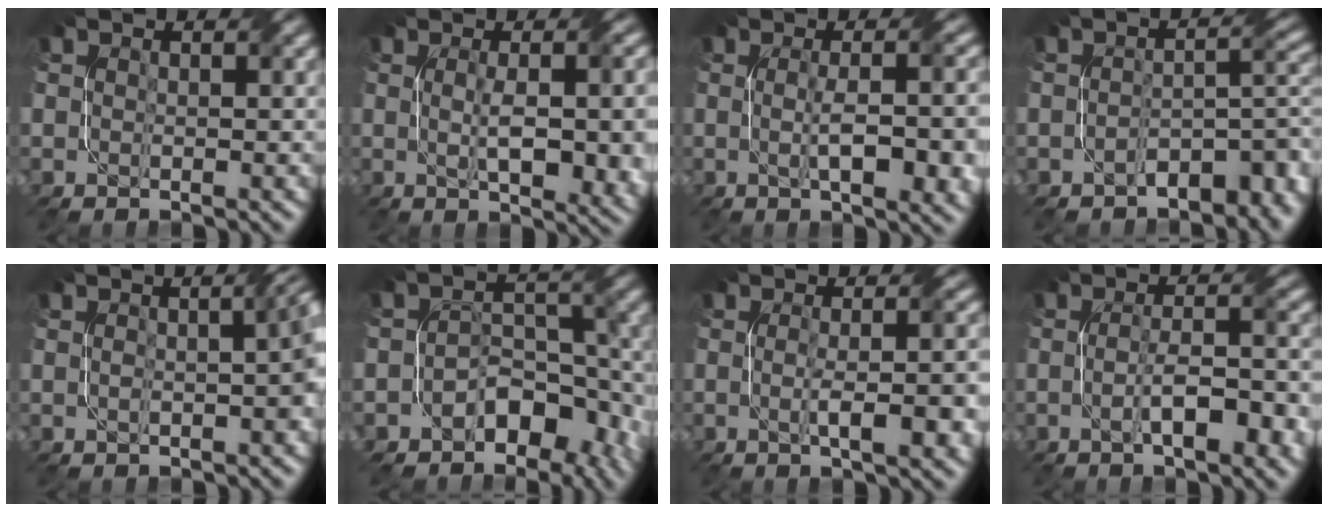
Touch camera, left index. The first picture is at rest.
{"total": 8.3, "force": [-0.6, 2.8, 7.8], "torque": [-0.104, -0.003, -0.002]}
{"total": 7.5, "force": [-1.0, 2.2, 7.1], "torque": [-0.089, -0.004, -0.008]}
{"total": 5.1, "force": [-3.4, 2.3, 3.0], "torque": [-0.029, 0.000, -0.057]}
{"total": 3.5, "force": [-0.2, 0.8, 3.4], "torque": [-0.047, 0.010, -0.004]}
{"total": 5.6, "force": [-3.1, 3.5, 3.1], "torque": [-0.028, 0.002, -0.053]}
{"total": 5.8, "force": [-0.8, 1.5, 5.5], "torque": [-0.068, 0.002, -0.010]}
{"total": 5.2, "force": [-1.7, 1.1, 4.8], "torque": [-0.083, 0.004, -0.028]}